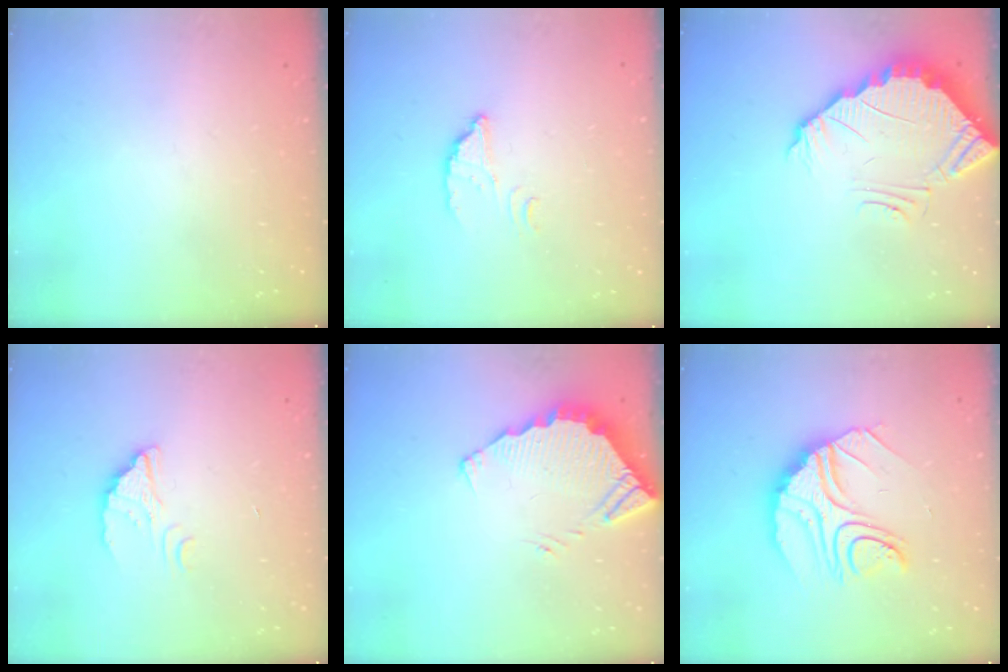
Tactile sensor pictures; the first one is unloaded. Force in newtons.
{"total": 2.8, "press": 2.8, "slide": 0.2}
{"total": 4.0, "press": 3.9, "slide": 0.3}
{"total": 2.4, "press": 2.4, "slide": 0.0}
{"total": 3.9, "press": 3.9, "slide": 0.3}
{"total": 13.7, "press": 13.6, "slide": 1.3}